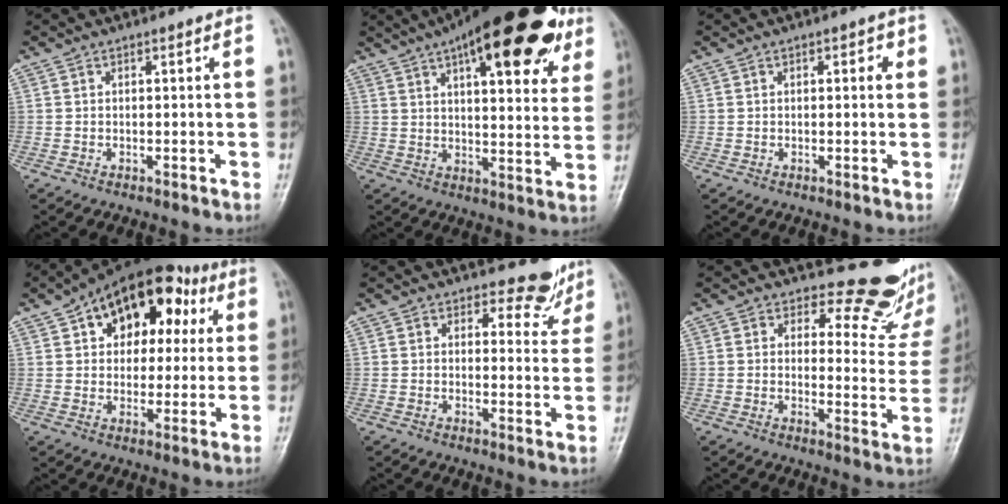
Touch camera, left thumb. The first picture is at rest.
{"total": 25.7, "force": [14.3, 9.0, 19.4], "torque": [-0.254, -0.009, 0.201]}
{"total": 1.8, "force": [0.5, 0.9, 1.5], "torque": [-0.010, 0.003, 0.005]}
{"total": 17.4, "force": [6.1, 10.9, 12.2], "torque": [-0.123, 0.014, 0.084]}
{"total": 5.8, "force": [5.2, 2.5, -0.1], "torque": [0.029, -0.046, 0.053]}
{"total": 14.2, "force": [12.6, 5.9, 2.8], "torque": [0.017, -0.112, 0.124]}